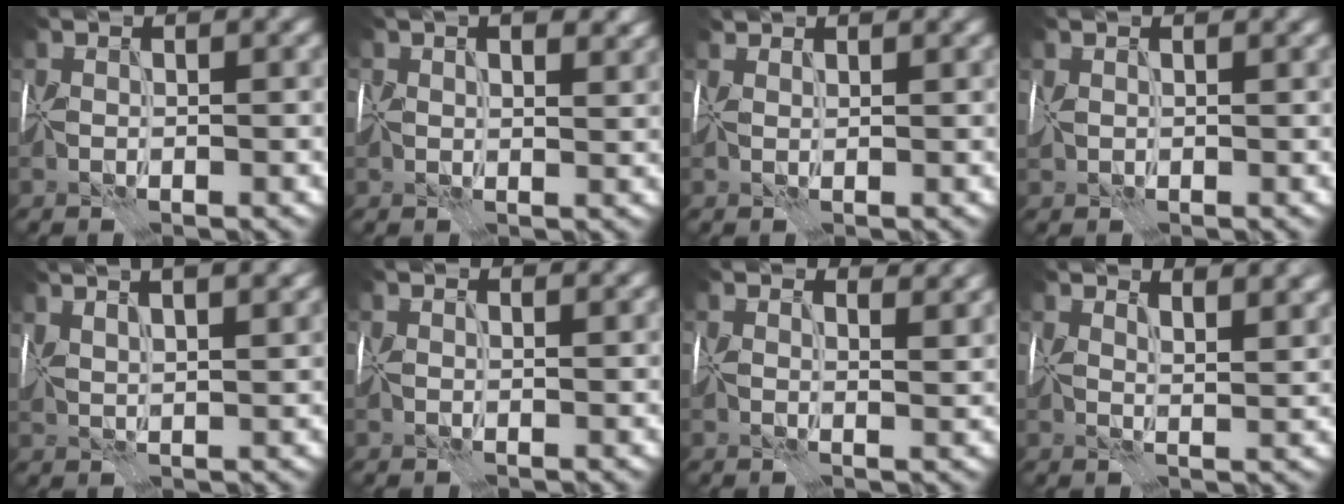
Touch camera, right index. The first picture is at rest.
{"total": 5.7, "force": [2.8, 3.4, 3.7], "torque": [-0.051, 0.001, 0.042]}
{"total": 1.7, "force": [1.6, 0.5, 0.5], "torque": [-0.016, 0.006, 0.026]}
{"total": 1.4, "force": [0.7, 0.9, 0.7], "torque": [-0.022, 0.004, 0.019]}
{"total": 10.1, "force": [6.0, 4.3, 6.9], "torque": [-0.099, 0.047, 0.071]}
{"total": 1.8, "force": [1.3, 0.9, 0.9], "torque": [-0.020, 0.001, 0.020]}
{"total": 5.1, "force": [4.0, 2.1, 2.5], "torque": [-0.036, 0.004, 0.046]}
{"total": 6.5, "force": [4.4, 2.5, 4.0], "torque": [-0.050, 0.008, 0.057]}